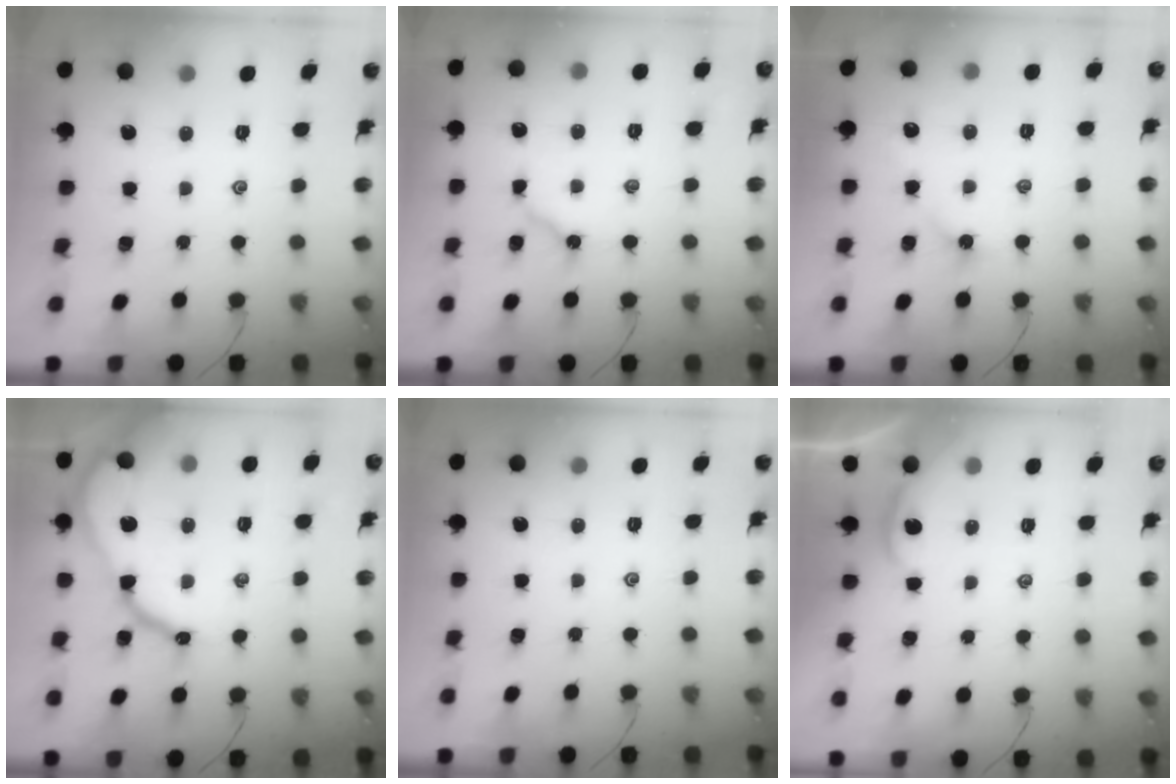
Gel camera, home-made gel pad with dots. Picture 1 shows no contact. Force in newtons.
{"total": 5.1, "press": 5.1, "slide": 0.3}
{"total": 2.9, "press": 2.9, "slide": 0.6}
{"total": 12.2, "press": 12.1, "slide": 1.1}
{"total": 0.0}
{"total": 0.9, "press": 0.9, "slide": 0.1}